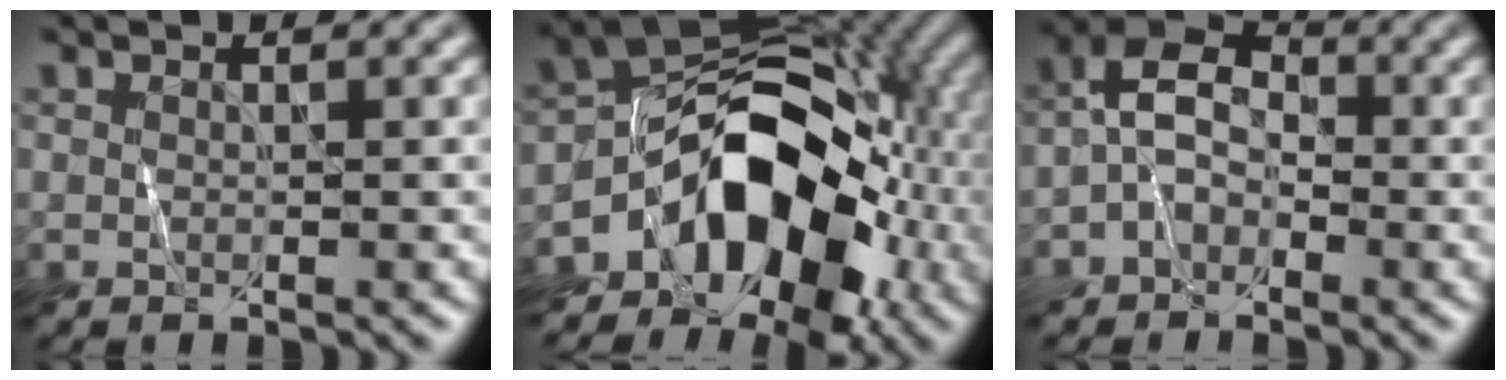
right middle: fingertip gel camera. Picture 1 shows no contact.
{"total": 10.4, "force": [-4.3, 6.9, 6.5], "torque": [-0.079, 0.020, -0.082]}
{"total": 3.8, "force": [-1.5, 2.6, 2.3], "torque": [-0.046, 0.023, -0.040]}